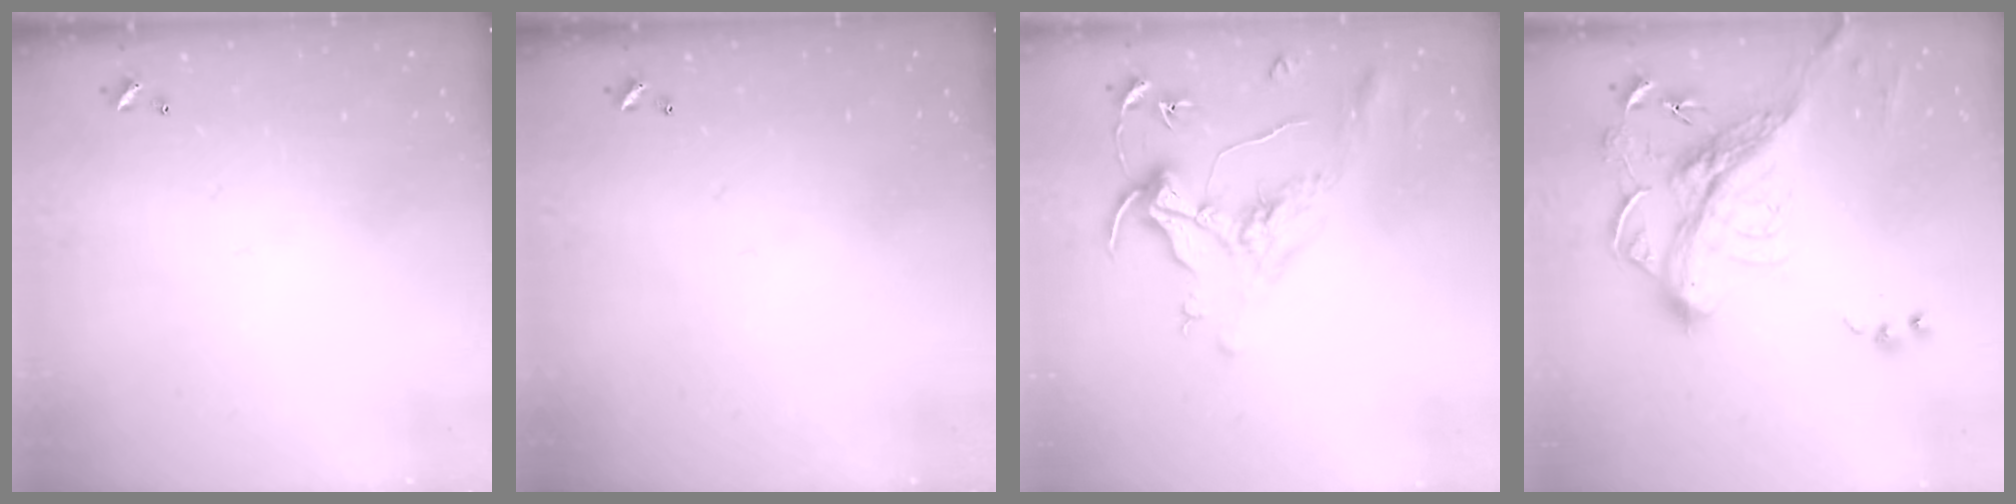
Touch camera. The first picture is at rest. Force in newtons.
{"total": 0.0}
{"total": 1.6, "press": 1.4, "slide": 0.7}
{"total": 6.8, "press": 6.6, "slide": 1.7}